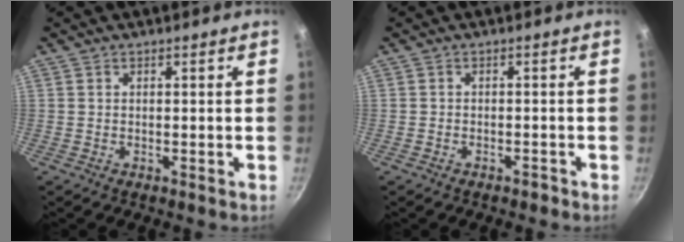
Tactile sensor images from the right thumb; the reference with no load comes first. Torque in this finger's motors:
{"motor_torque": [-0.43, 0.35, -0.07, 0.05, 0.01]}